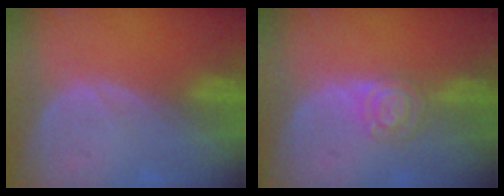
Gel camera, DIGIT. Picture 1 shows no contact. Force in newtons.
{"total": 4.7, "press": 4.1, "slide": 2.3}